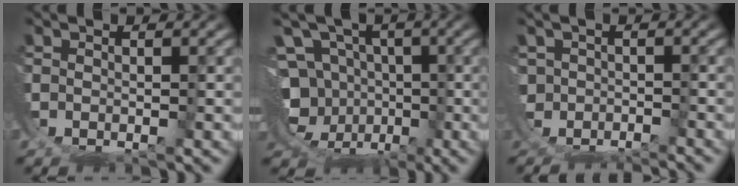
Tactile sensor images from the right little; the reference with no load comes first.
{"total": 13.7, "force": [-0.3, 12.6, 5.3], "torque": [-0.129, -0.057, -0.001]}
{"total": 2.6, "force": [-2.3, 1.1, -0.5], "torque": [-0.011, -0.030, -0.022]}